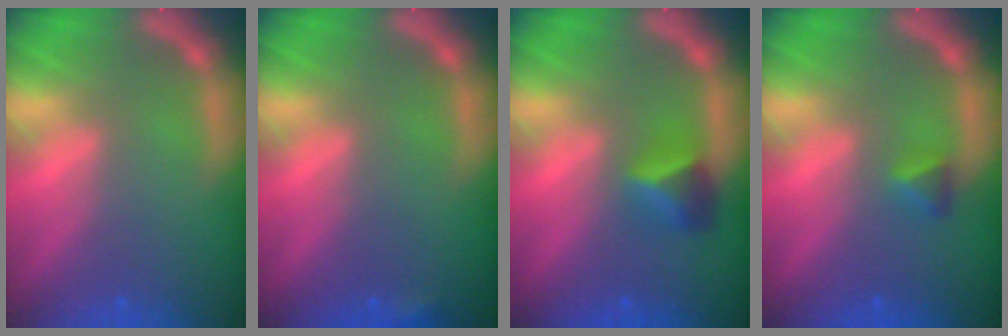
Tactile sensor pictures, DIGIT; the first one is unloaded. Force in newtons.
{"total": 0.9}
{"total": 2.9}
{"total": 1.4}